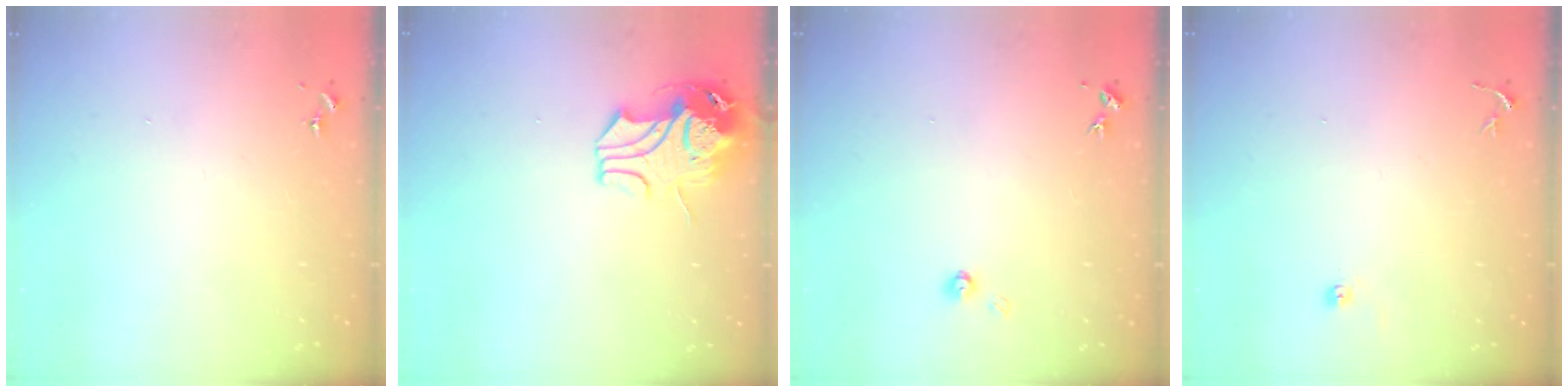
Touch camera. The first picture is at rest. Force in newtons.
{"total": 11.7, "press": 11.5, "slide": 1.8}
{"total": 3.7, "press": 3.7, "slide": 0.4}
{"total": 5.1, "press": 5.0, "slide": 0.4}